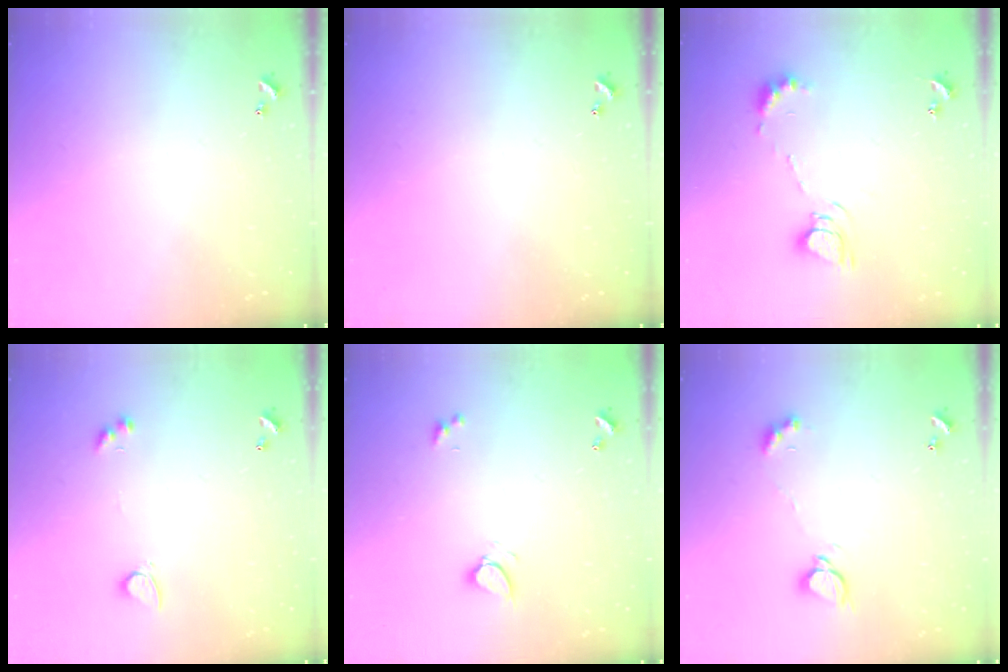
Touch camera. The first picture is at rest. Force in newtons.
{"total": 0.0}
{"total": 8.6, "press": 8.6, "slide": 1.0}
{"total": 2.6, "press": 2.6, "slide": 0.5}
{"total": 2.6, "press": 2.5, "slide": 0.5}
{"total": 2.9, "press": 2.9, "slide": 0.3}